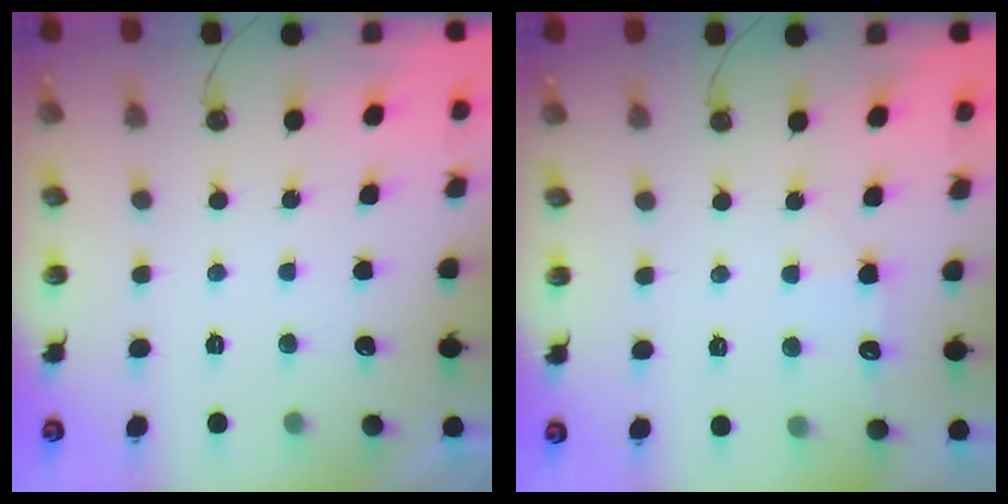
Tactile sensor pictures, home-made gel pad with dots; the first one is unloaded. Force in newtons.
{"total": 5.5, "press": 5.4, "slide": 0.7}